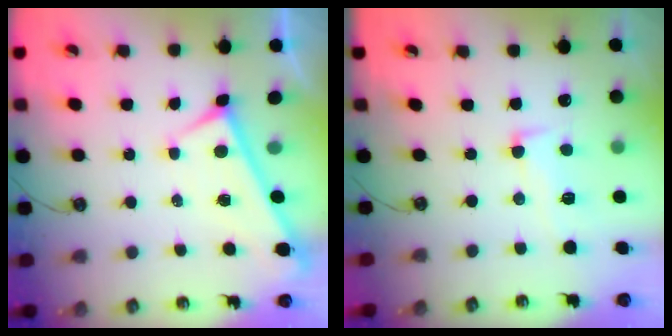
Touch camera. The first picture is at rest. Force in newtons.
{"total": 3.0, "press": 2.8, "slide": 1.2}